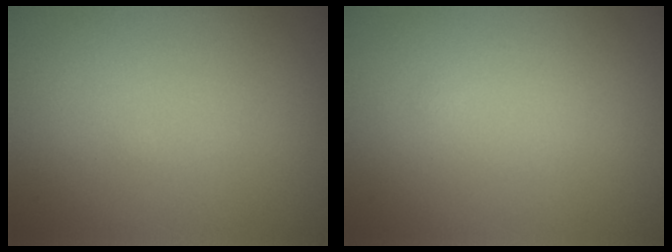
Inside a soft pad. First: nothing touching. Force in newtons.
{"total": 0.0}